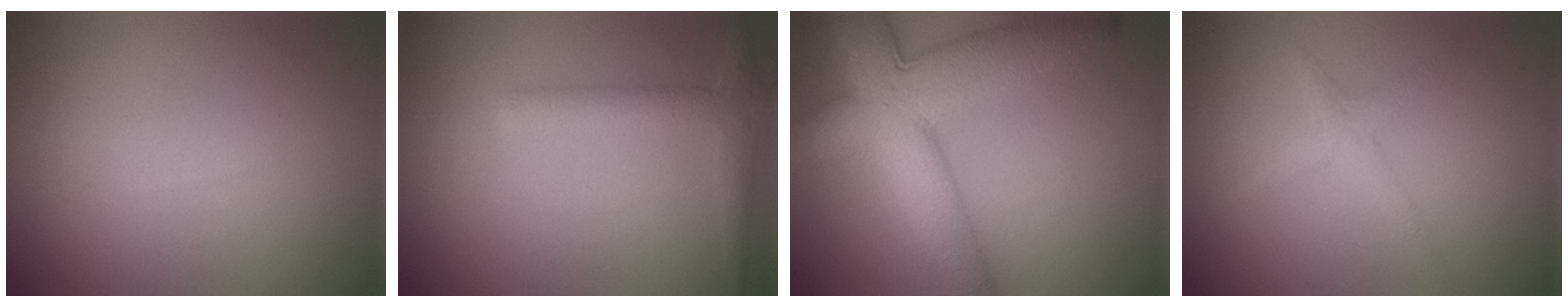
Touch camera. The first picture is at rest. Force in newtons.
{"total": 1.7, "press": 1.7, "slide": 0.1}
{"total": 10.0, "press": 10.0, "slide": 0.3}
{"total": 1.0, "press": 1.0, "slide": 0.1}